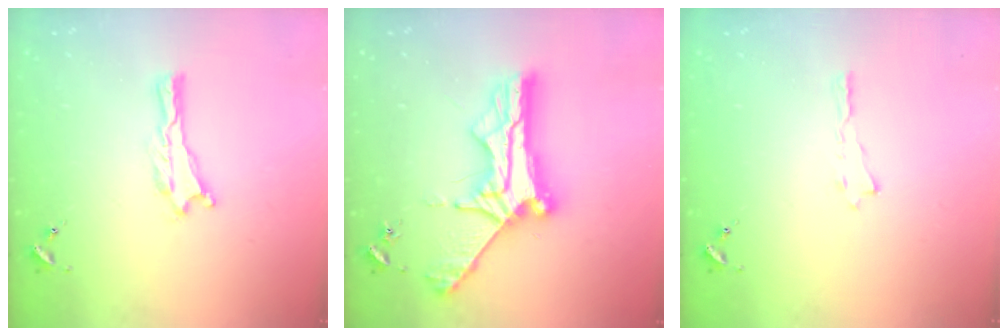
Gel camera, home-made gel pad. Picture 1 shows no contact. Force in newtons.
{"total": 11.2, "press": 11.2, "slide": 0.8}
{"total": 0.0}